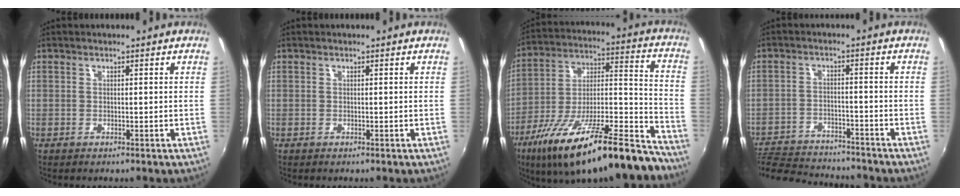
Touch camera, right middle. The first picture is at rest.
{"total": 0.0}
{"total": 27.0, "force": [-19.5, 5.8, 17.7], "torque": [-0.274, -0.025, -0.302]}
{"total": 15.7, "force": [-14.3, 3.7, 5.3], "torque": [-0.128, -0.008, -0.221]}